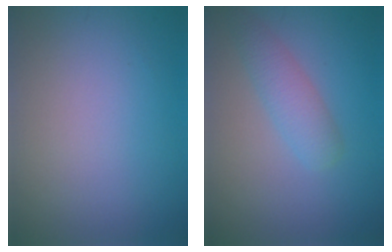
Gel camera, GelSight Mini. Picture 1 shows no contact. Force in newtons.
{"total": 2.6, "press": 2.6, "slide": 0.1}